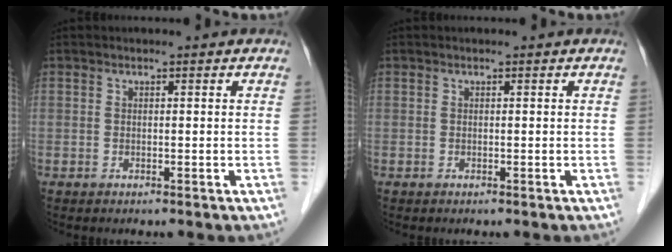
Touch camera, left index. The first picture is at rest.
{"total": 0.0}